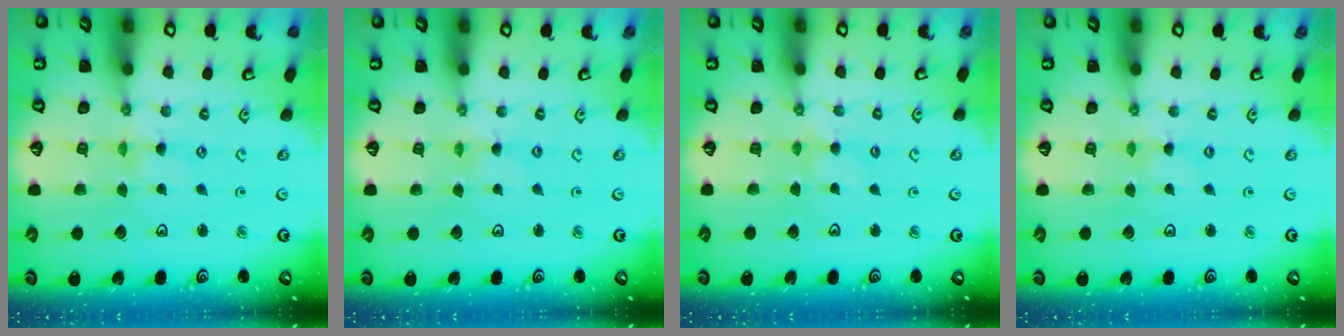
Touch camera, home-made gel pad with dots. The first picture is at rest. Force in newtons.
{"total": 0.0}
{"total": 2.4, "press": 2.4, "slide": 0.4}
{"total": 0.0}